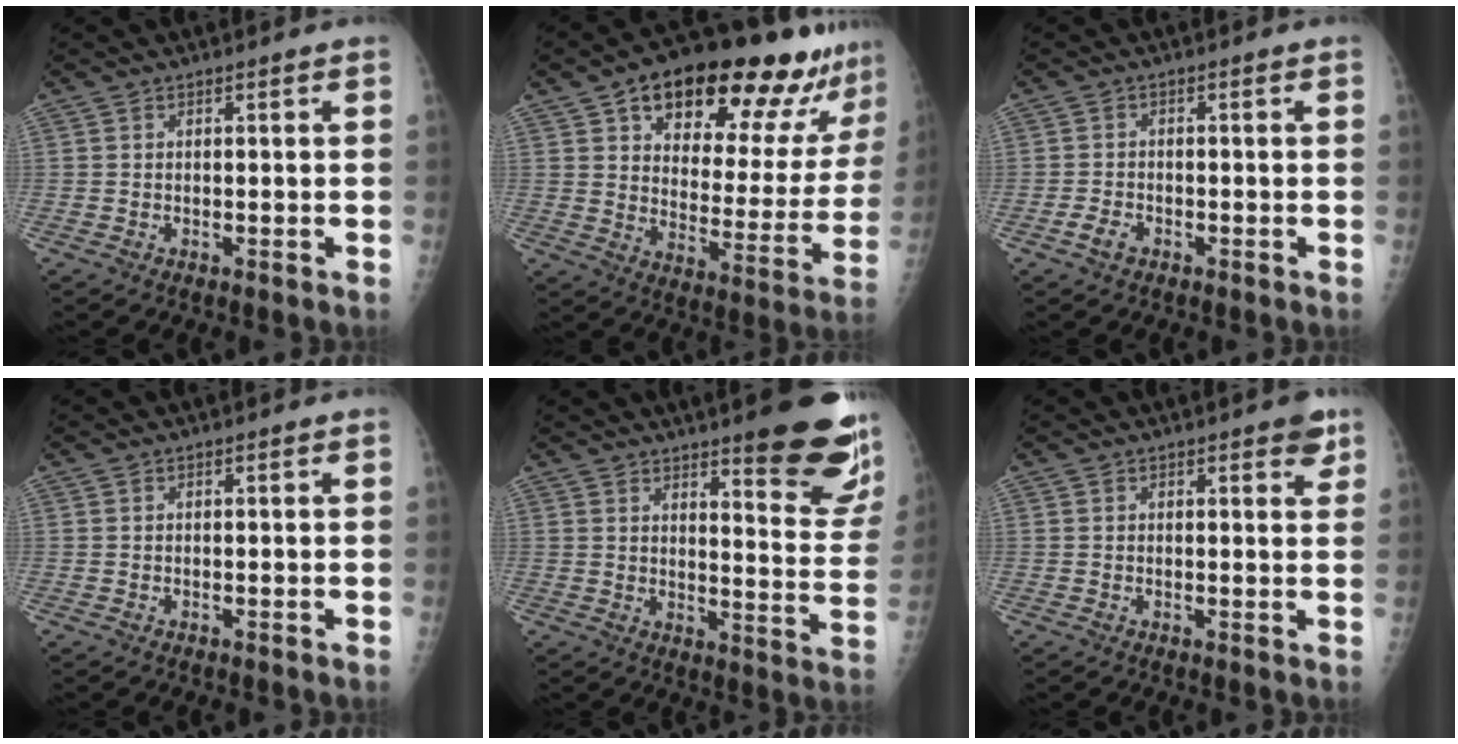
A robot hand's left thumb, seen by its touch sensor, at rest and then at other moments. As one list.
[{"total": 26.3, "force": [17.3, 10.2, 17.0], "torque": [-0.201, -0.046, 0.244]}, {"total": 2.5, "force": [-1.4, 1.5, 1.4], "torque": [-0.027, 0.005, -0.025]}, {"total": 0.0}, {"total": 17.8, "force": [12.4, 3.7, 12.2], "torque": [-0.121, -0.092, 0.155]}, {"total": 3.2, "force": [2.0, 1.3, 2.1], "torque": [-0.010, -0.007, 0.020]}]